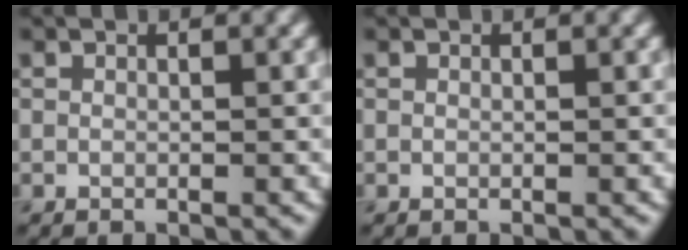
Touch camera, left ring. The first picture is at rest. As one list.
[{"total": 0.0}]